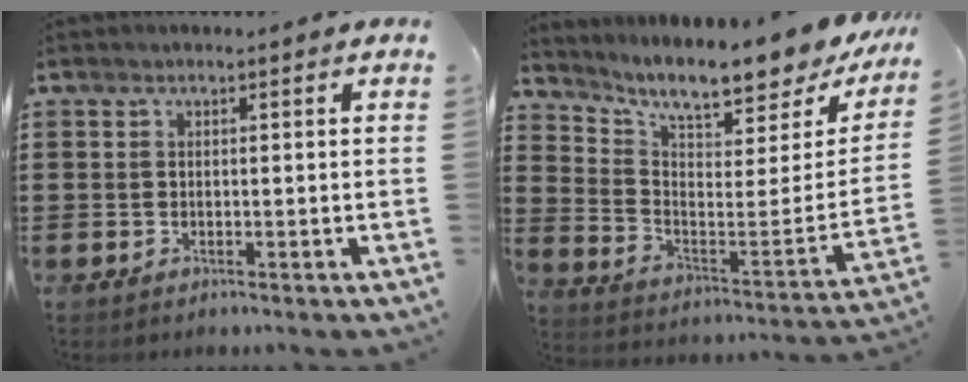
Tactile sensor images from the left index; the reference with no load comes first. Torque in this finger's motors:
{"motor_torque": [1.32, -0.82, 0.45, 0.21]}